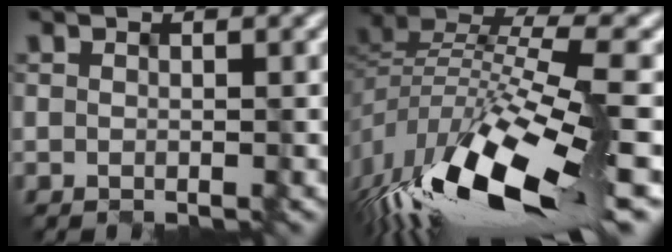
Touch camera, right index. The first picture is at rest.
{"total": 14.5, "force": [-7.4, 4.3, 11.7], "torque": [-0.246, -0.004, -0.127]}